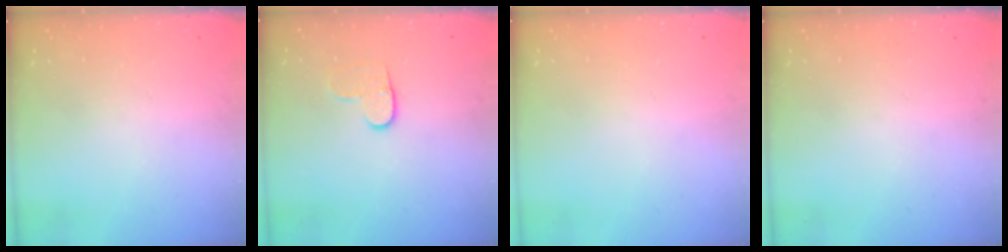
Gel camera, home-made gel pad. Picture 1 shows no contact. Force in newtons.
{"total": 7.0, "press": 7.0, "slide": 0.7}
{"total": 0.6, "press": 0.6, "slide": 0.2}
{"total": 0.0}